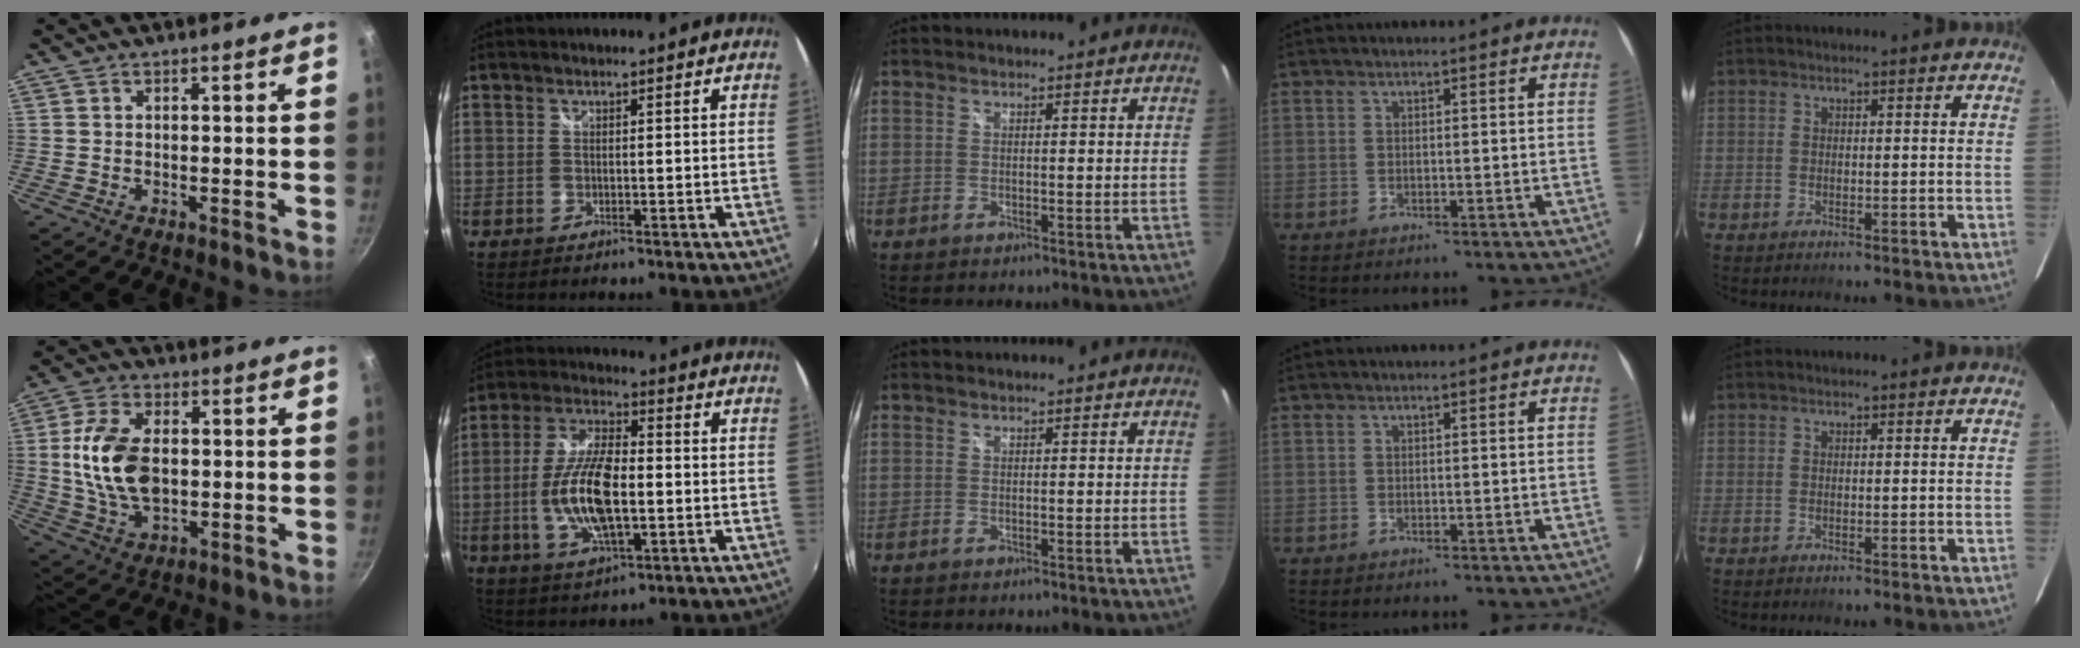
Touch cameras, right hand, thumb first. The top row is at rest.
{"thumb": {"total": 13.6, "force": [0.5, 8.3, 10.8], "torque": [-0.195, 0.004, 0.011]}, "index": {"total": 14.3, "force": [-2.2, 5.7, 12.9], "torque": [-0.263, -0.001, -0.040]}}